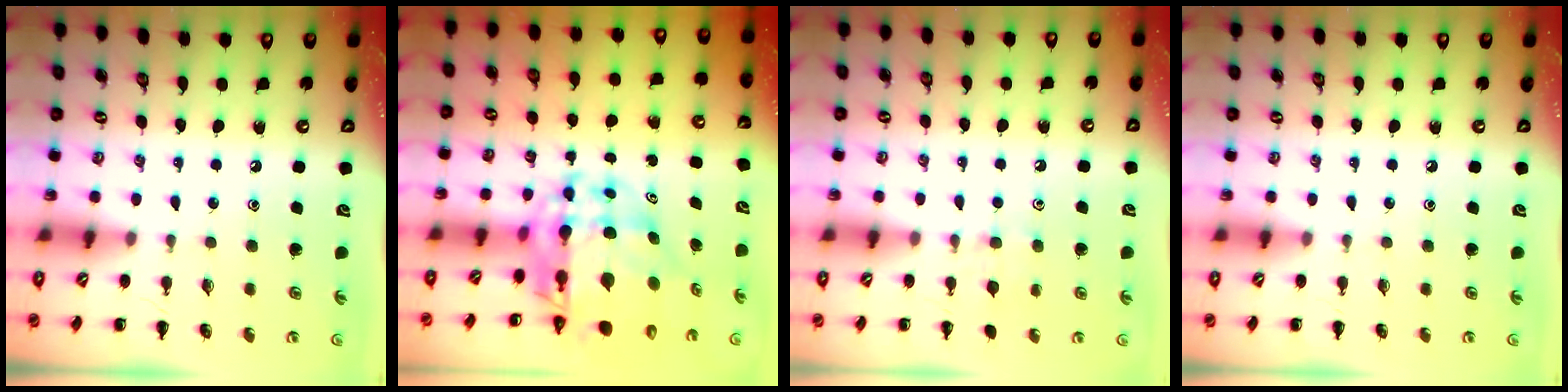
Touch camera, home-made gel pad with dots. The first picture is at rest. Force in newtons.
{"total": 13.1, "press": 12.4, "slide": 4.1}
{"total": 7.5, "press": 7.3, "slide": 2.0}
{"total": 0.0}